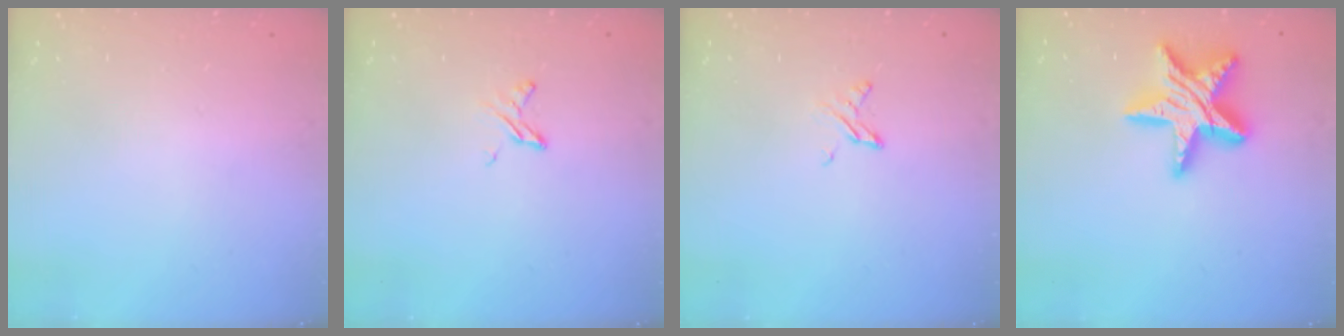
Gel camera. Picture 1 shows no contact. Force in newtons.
{"total": 3.9, "press": 3.8, "slide": 0.5}
{"total": 3.8, "press": 3.7, "slide": 0.4}
{"total": 16.3, "press": 16.2, "slide": 1.1}